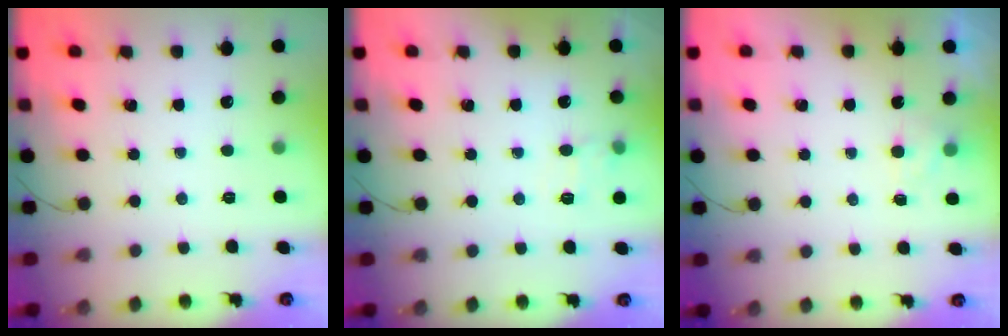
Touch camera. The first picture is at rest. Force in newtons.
{"total": 9.5, "press": 9.4, "slide": 1.7}
{"total": 1.3, "press": 0.7, "slide": 1.0}